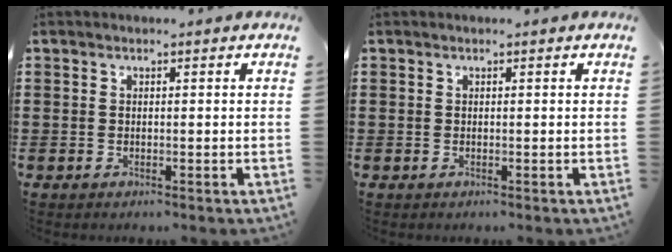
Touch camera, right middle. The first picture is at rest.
{"total": 0.0}